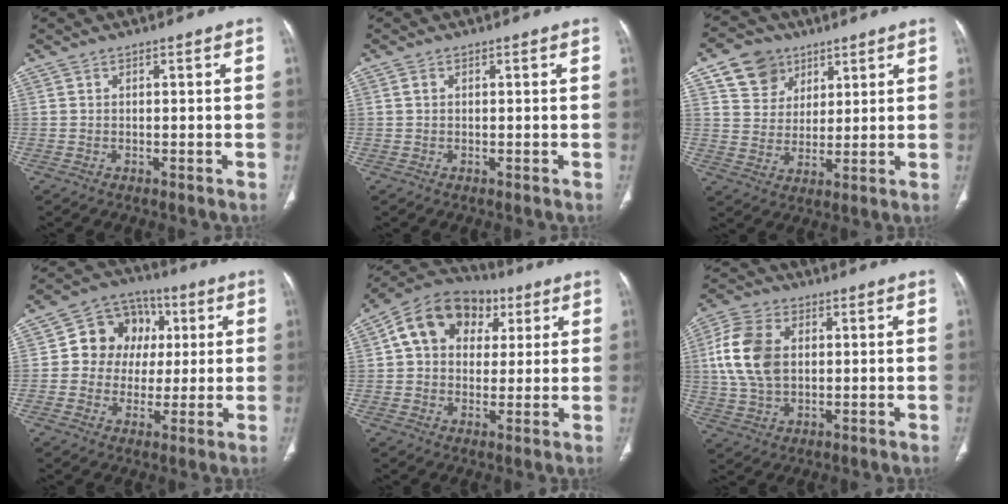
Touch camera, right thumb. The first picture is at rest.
{"total": 0.7, "force": [0.2, 0.4, 0.5], "torque": [-0.008, 0.003, 0.004]}
{"total": 9.7, "force": [5.2, 7.6, 2.9], "torque": [-0.025, -0.019, 0.099]}
{"total": 12.4, "force": [1.7, 10.9, 5.6], "torque": [-0.042, 0.016, 0.022]}
{"total": 15.5, "force": [5.0, 11.7, 8.9], "torque": [-0.119, 0.018, 0.072]}
{"total": 12.4, "force": [1.9, 8.3, 9.0], "torque": [-0.176, 0.005, 0.035]}